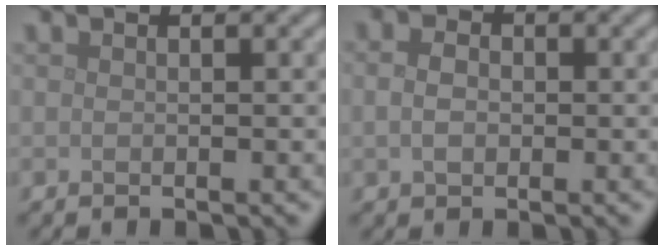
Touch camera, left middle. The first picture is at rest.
{"total": 2.2, "force": [0.0, 1.7, 1.5], "torque": [-0.033, 0.001, -0.001]}